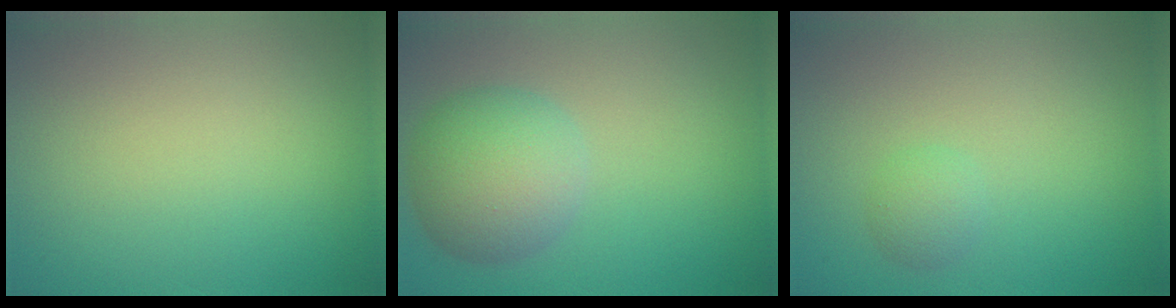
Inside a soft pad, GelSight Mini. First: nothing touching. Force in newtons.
{"total": 5.5, "press": 5.5, "slide": 0.2}
{"total": 1.3, "press": 1.3, "slide": 0.1}